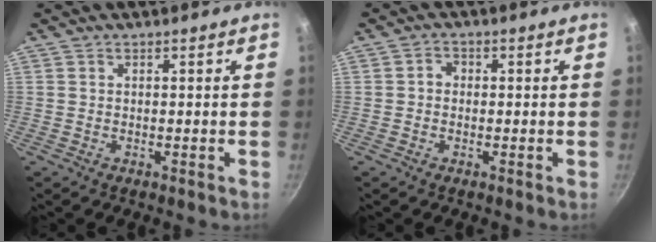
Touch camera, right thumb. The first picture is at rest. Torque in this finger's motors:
{"motor_torque": [0.35, 0.69, 0.36, 0.11, -0.01]}